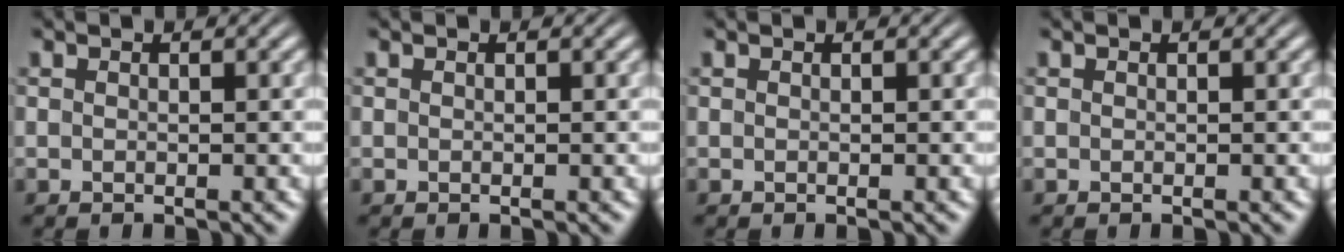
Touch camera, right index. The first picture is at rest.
{"total": 0.0}
{"total": 0.0}
{"total": 0.0}